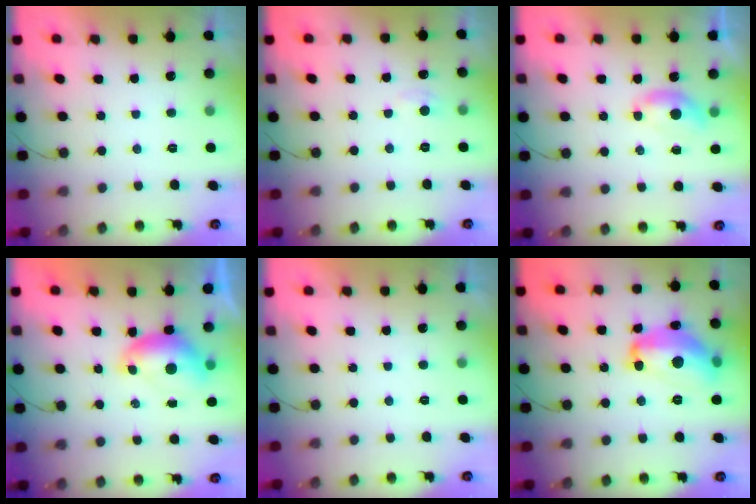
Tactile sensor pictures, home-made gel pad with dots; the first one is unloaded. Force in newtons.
{"total": 2.5, "press": 2.4, "slide": 0.4}
{"total": 4.7, "press": 4.7, "slide": 0.6}
{"total": 7.4, "press": 7.4, "slide": 0.6}
{"total": 0.0}
{"total": 17.0, "press": 17.0, "slide": 0.8}